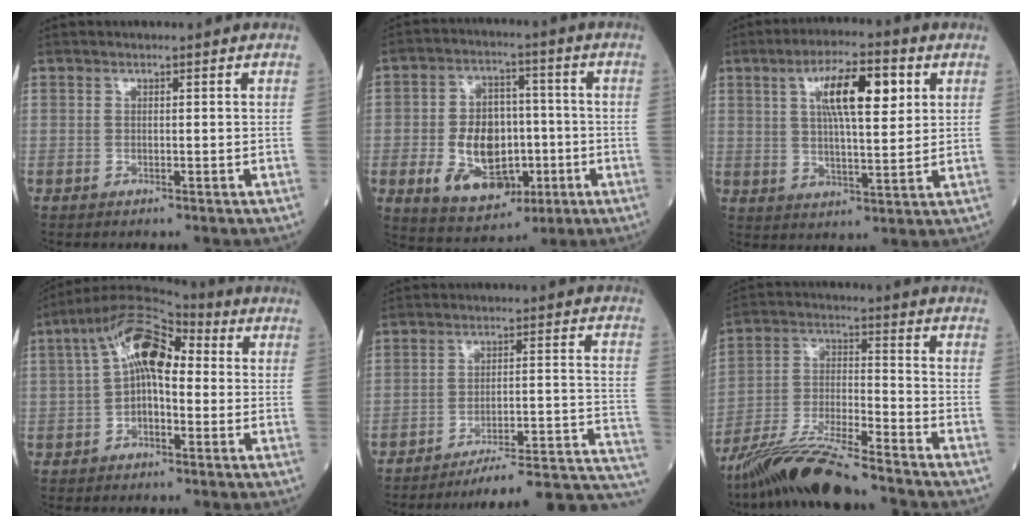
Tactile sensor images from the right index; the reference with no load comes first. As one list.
[{"total": 12.5, "force": [-2.9, 7.9, 9.2], "torque": [-0.176, 0.005, -0.036]}, {"total": 10.8, "force": [3.7, 2.6, 9.9], "torque": [-0.168, 0.015, 0.062]}, {"total": 11.4, "force": [2.2, 5.3, 9.8], "torque": [-0.189, 0.053, 0.029]}, {"total": 20.4, "force": [-19.2, -0.6, 6.8], "torque": [-0.020, 0.016, -0.254]}, {"total": 12.9, "force": [-10.8, 0.9, 7.0], "torque": [-0.130, -0.015, -0.199]}]